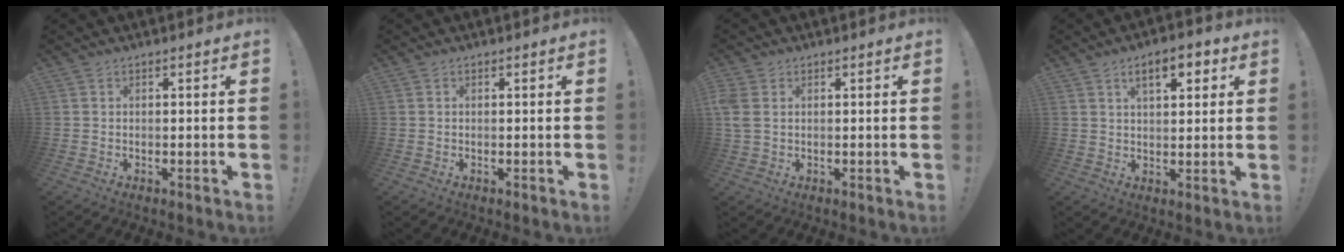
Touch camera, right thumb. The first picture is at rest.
{"total": 0.0}
{"total": 4.3, "force": [1.1, 3.1, 2.8], "torque": [-0.070, 0.003, 0.022]}
{"total": 7.7, "force": [3.7, 3.2, 5.9], "torque": [-0.080, -0.008, 0.059]}